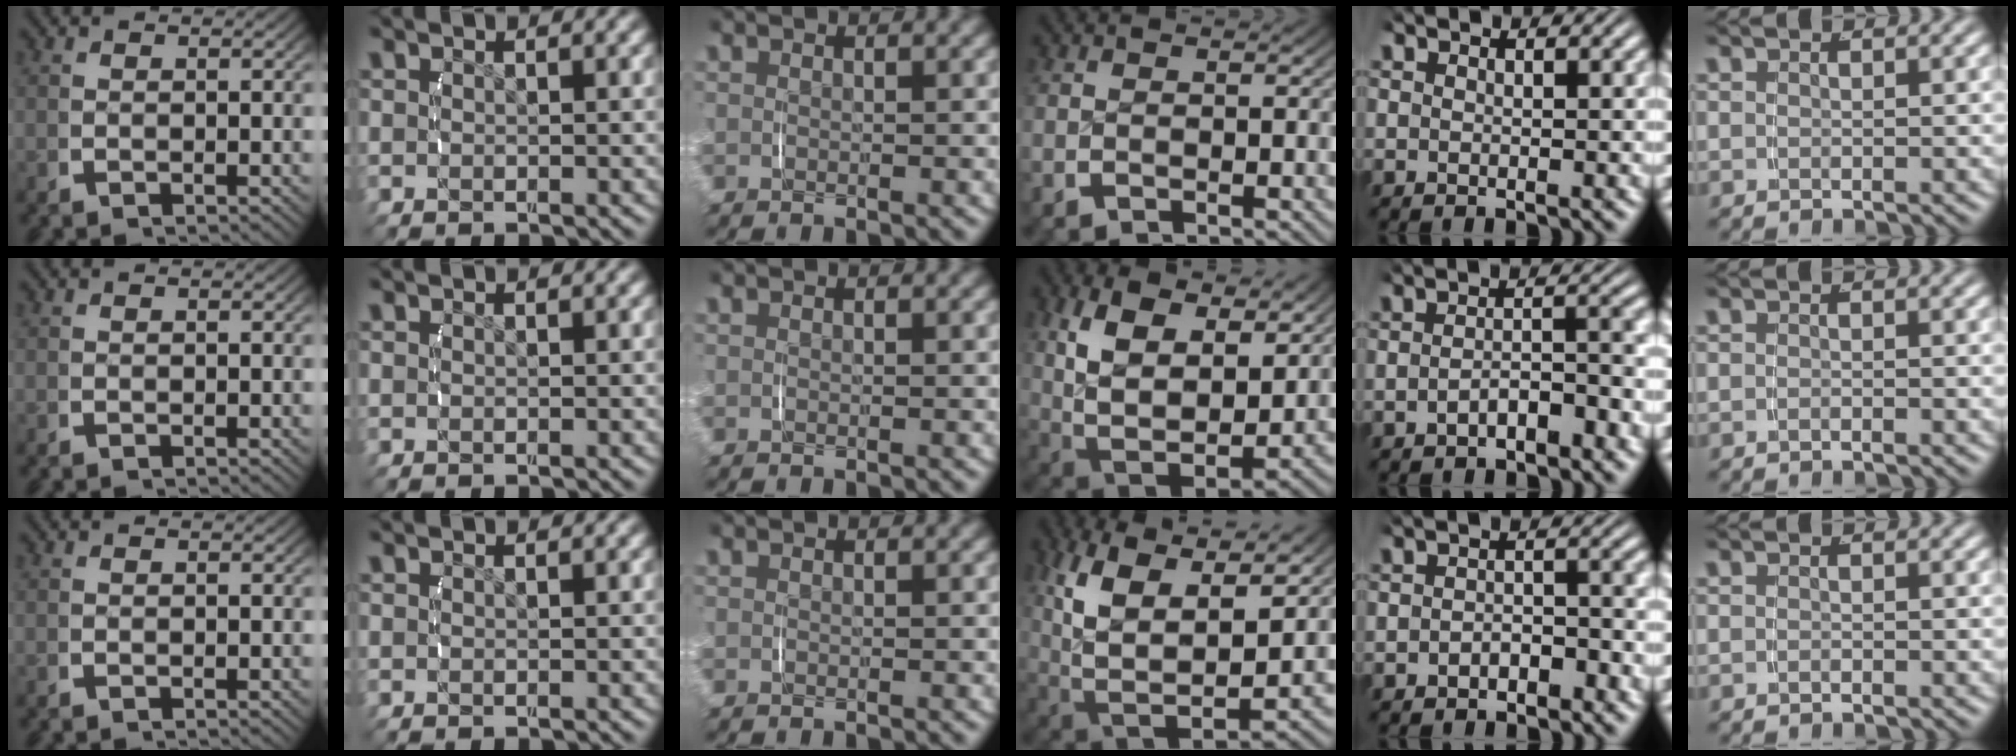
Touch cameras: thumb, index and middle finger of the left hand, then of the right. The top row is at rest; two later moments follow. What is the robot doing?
{"motion": "lift_and_place", "object": "napkin"}